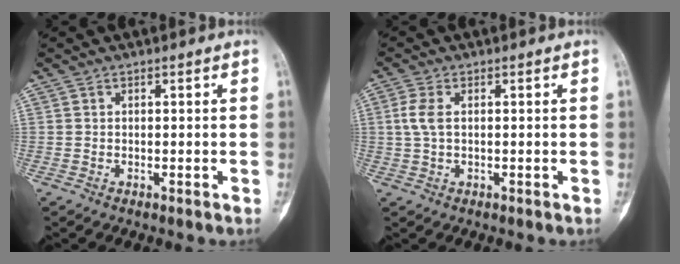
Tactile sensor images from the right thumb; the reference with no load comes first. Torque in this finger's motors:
{"motor_torque": [0.26, 0.13, 0.35, -0.66, 0.14]}